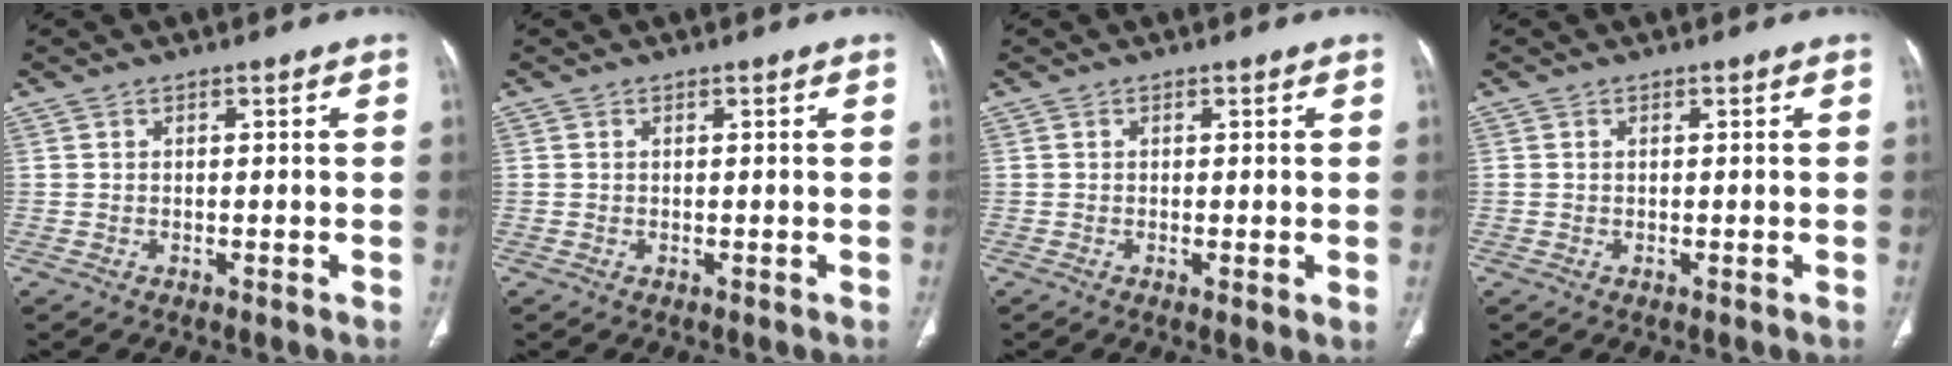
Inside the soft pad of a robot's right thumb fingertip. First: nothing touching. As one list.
[{"total": 0.0}, {"total": 1.4, "force": [-0.2, 0.2, 1.4], "torque": [-0.028, -0.009, -0.004]}, {"total": 0.0}]